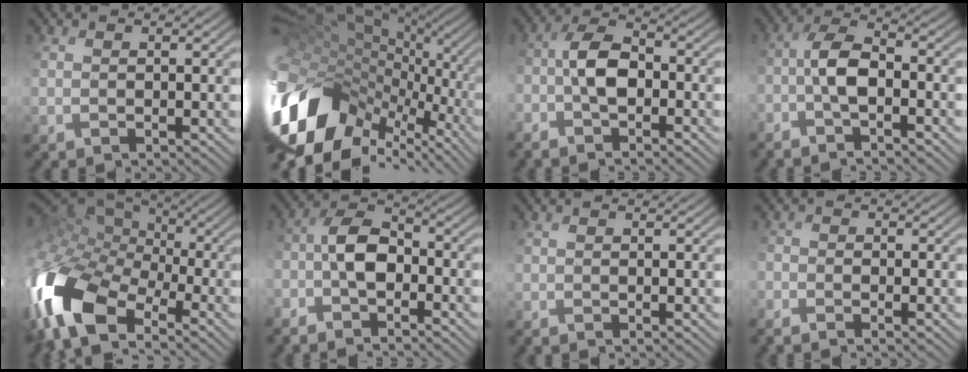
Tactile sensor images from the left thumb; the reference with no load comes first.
{"total": 18.8, "force": [-3.7, 12.4, 13.6], "torque": [-0.310, -0.010, -0.052]}
{"total": 5.8, "force": [-2.3, 2.8, 4.6], "torque": [-0.090, 0.012, -0.058]}
{"total": 5.5, "force": [-2.3, 1.9, 4.6], "torque": [-0.091, 0.009, -0.056]}
{"total": 17.2, "force": [-6.5, 9.5, 12.8], "torque": [-0.328, -0.030, -0.117]}
{"total": 6.1, "force": [-3.0, 3.1, 4.3], "torque": [-0.090, 0.008, -0.074]}
{"total": 0.6, "force": [-0.1, 0.0, 0.6], "torque": [-0.015, -0.001, -0.001]}
{"total": 2.4, "force": [-2.0, 0.9, 1.0], "torque": [-0.021, -0.010, -0.041]}